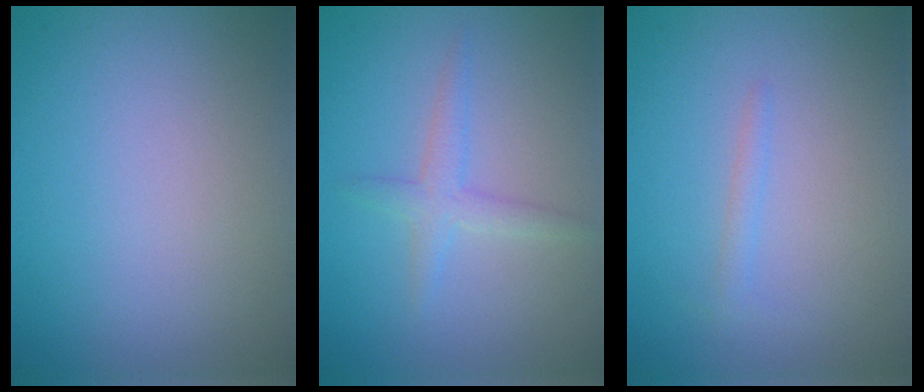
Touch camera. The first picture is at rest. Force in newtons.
{"total": 1.9, "press": 1.9, "slide": 0.1}
{"total": 0.9, "press": 0.9, "slide": 0.1}